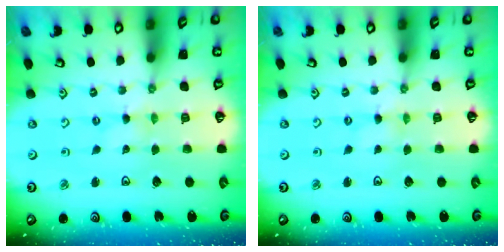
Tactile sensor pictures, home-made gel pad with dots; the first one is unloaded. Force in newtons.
{"total": 0.0}